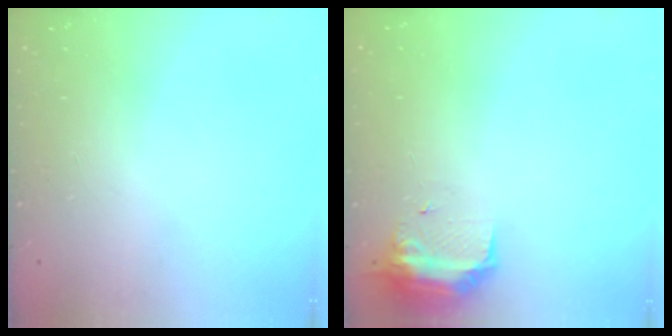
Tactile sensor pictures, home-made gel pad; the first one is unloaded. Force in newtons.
{"total": 8.6, "press": 8.6, "slide": 0.6}